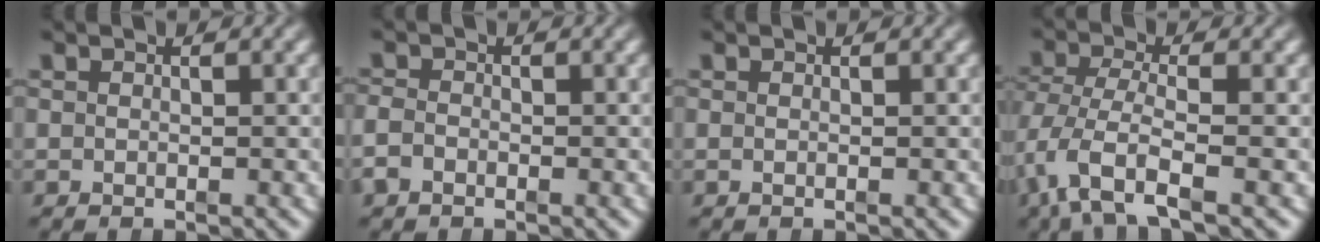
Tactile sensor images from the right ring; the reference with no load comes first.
{"total": 1.9, "force": [-1.2, 1.3, 0.7], "torque": [-0.021, -0.012, -0.019]}
{"total": 0.0}
{"total": 4.0, "force": [-1.6, 1.6, 3.3], "torque": [-0.094, -0.033, -0.009]}